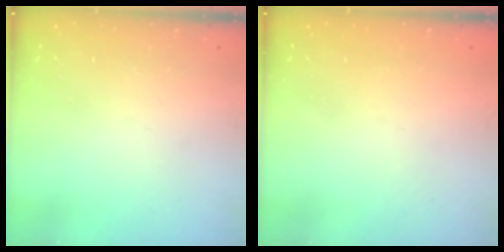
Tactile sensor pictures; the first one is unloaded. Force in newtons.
{"total": 1.3, "press": 1.3, "slide": 0.2}